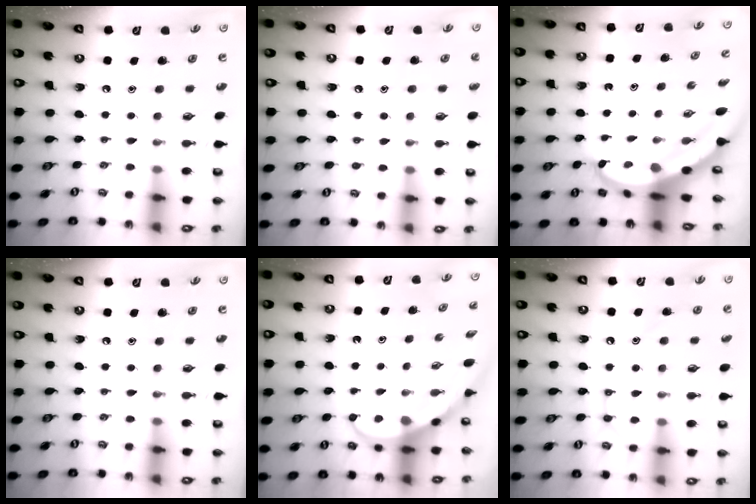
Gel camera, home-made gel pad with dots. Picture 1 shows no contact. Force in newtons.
{"total": 5.2, "press": 5.2, "slide": 0.4}
{"total": 6.8, "press": 6.8, "slide": 0.7}
{"total": 0.0}
{"total": 4.0, "press": 4.0, "slide": 0.3}
{"total": 10.5, "press": 10.5, "slide": 0.8}